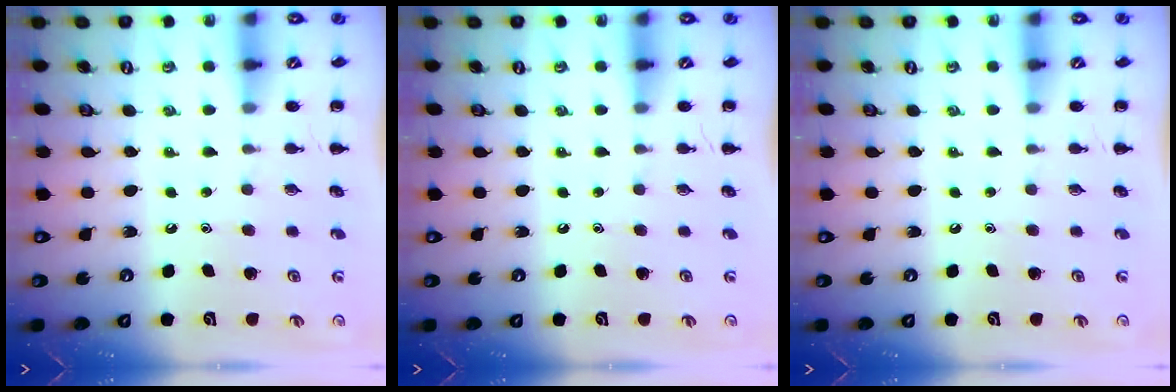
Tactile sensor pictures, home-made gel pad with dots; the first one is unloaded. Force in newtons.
{"total": 0.0}
{"total": 0.0}